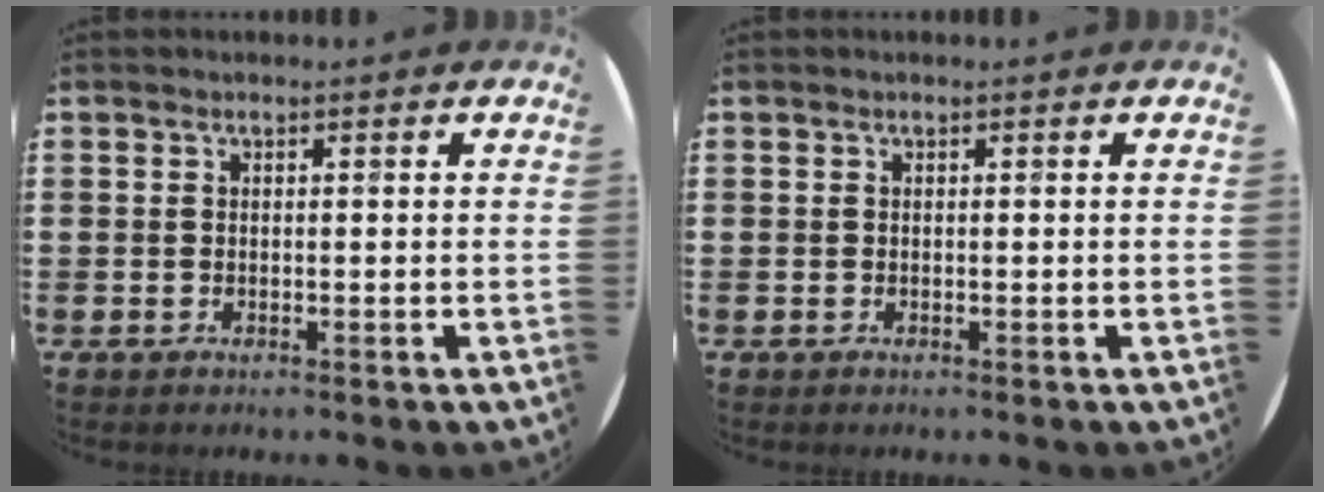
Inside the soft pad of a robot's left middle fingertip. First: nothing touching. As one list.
[{"total": 0.0}]